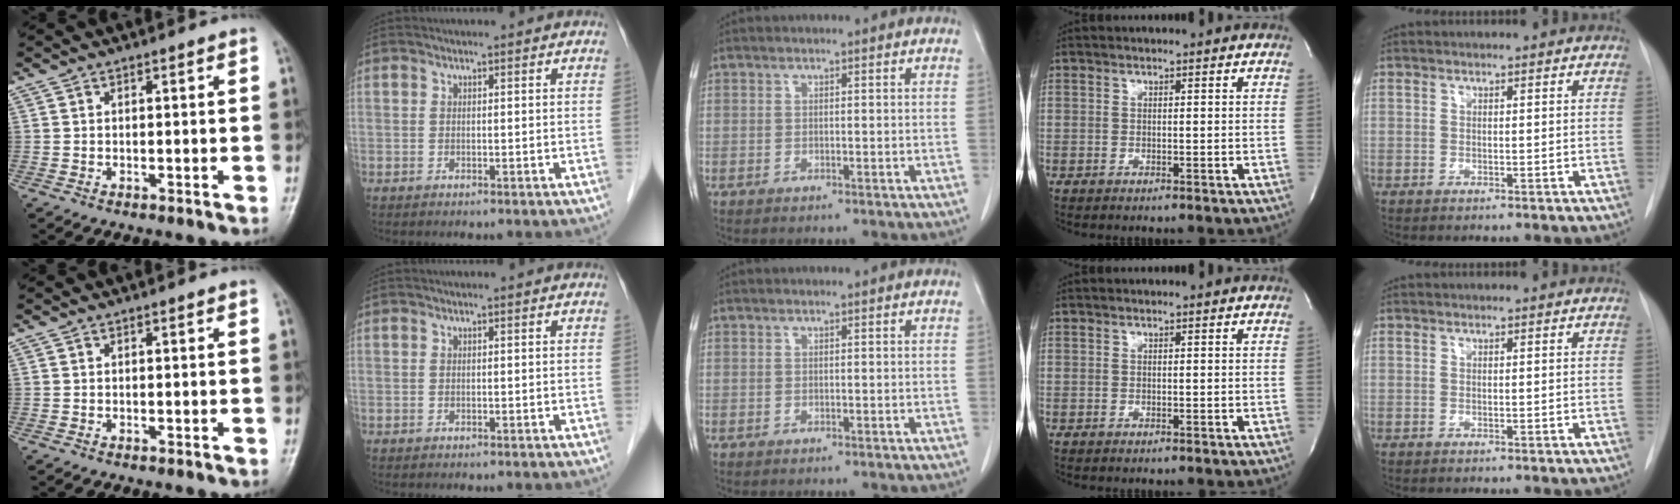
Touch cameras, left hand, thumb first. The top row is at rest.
{}